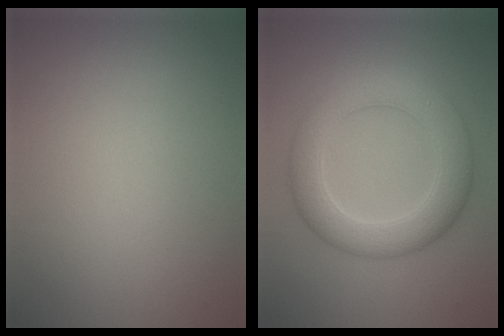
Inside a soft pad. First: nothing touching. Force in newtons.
{"total": 6.1, "press": 6.1, "slide": 0.2}